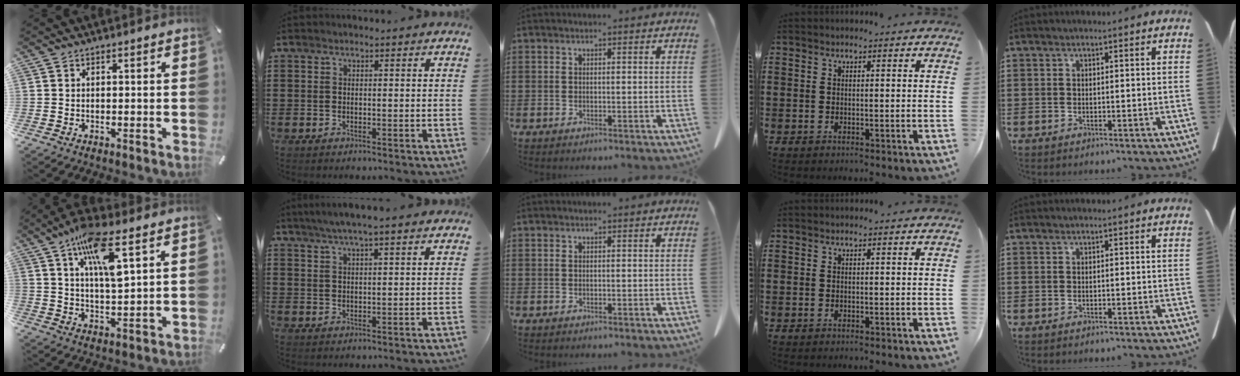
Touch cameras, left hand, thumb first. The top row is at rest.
{"thumb": {"total": 12.4, "force": [6.7, 3.4, 9.9], "torque": [-0.179, -0.016, 0.113]}, "index": {"total": 3.3, "force": [2.6, -0.1, 2.0], "torque": [-0.044, 0.000, 0.047]}}